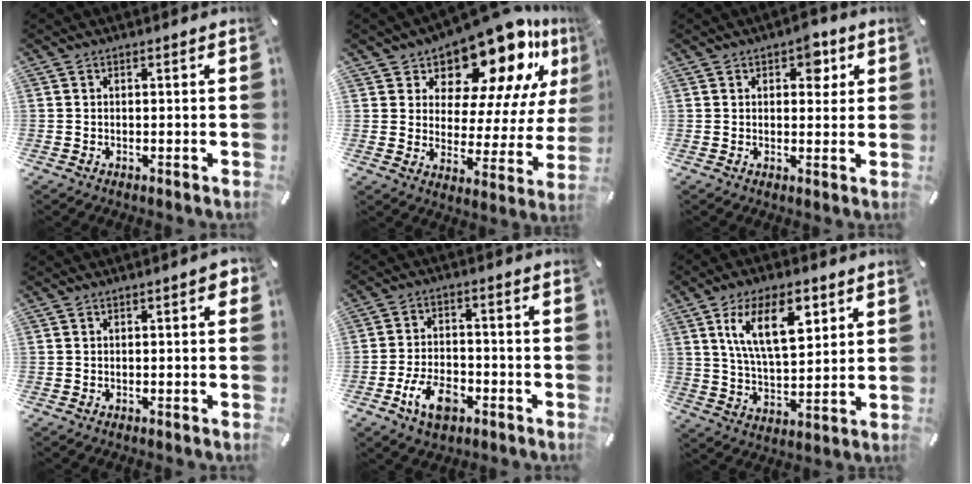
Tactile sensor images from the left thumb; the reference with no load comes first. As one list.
[{"total": 16.7, "force": [13.7, 6.9, 6.8], "torque": [-0.105, -0.126, 0.229]}, {"total": 5.1, "force": [2.3, 3.2, 3.2], "torque": [-0.023, -0.007, 0.029]}, {"total": 1.7, "force": [0.3, 0.7, 1.6], "torque": [-0.023, 0.002, 0.001]}, {"total": 9.0, "force": [-4.2, 5.2, 6.0], "torque": [-0.123, 0.017, -0.075]}, {"total": 15.0, "force": [7.0, 7.2, 11.1], "torque": [-0.209, -0.011, 0.120]}]